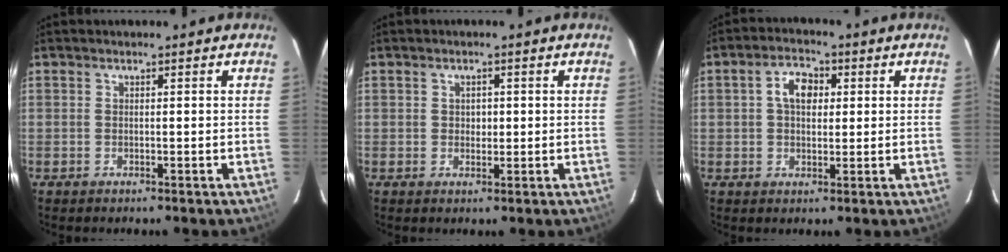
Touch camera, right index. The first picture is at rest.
{"total": 1.8, "force": [0.2, 1.6, 0.8], "torque": [-0.009, 0.005, 0.003]}
{"total": 5.5, "force": [1.2, 3.6, 4.0], "torque": [-0.069, 0.018, 0.020]}